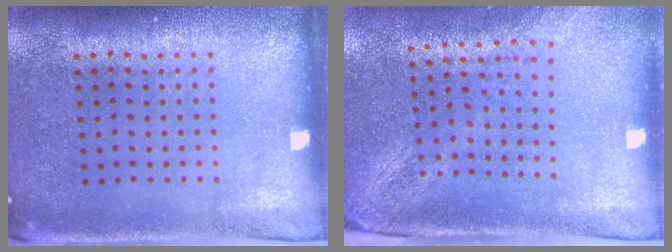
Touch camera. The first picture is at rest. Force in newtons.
{"total": 2.1, "press": 1.7, "slide": 1.3}